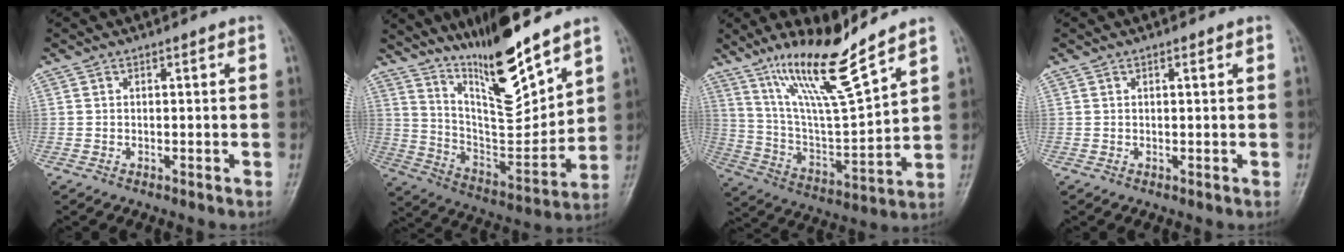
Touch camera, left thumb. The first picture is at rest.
{"total": 16.3, "force": [12.6, 2.6, 10.1], "torque": [-0.146, -0.087, 0.237]}
{"total": 15.7, "force": [11.6, 1.1, 10.5], "torque": [-0.181, -0.070, 0.224]}
{"total": 0.6, "force": [0.3, 0.2, 0.5], "torque": [-0.010, -0.001, 0.005]}